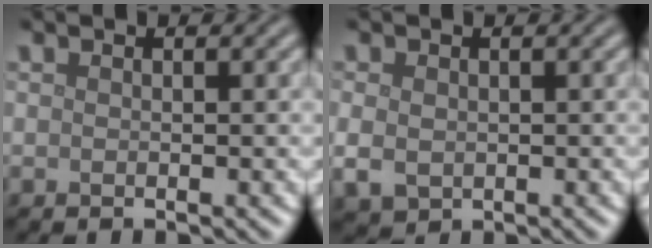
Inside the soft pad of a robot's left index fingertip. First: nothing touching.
{"total": 2.3, "force": [-0.2, 1.8, 1.4], "torque": [-0.032, -0.005, -0.002]}